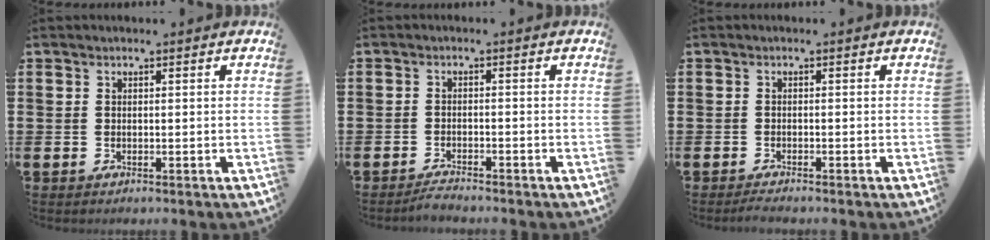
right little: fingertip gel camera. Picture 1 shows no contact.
{"total": 1.6, "force": [-1.5, 0.0, 0.3], "torque": [-0.008, 0.004, -0.030]}
{"total": 0.9, "force": [-0.8, 0.1, 0.4], "torque": [-0.009, -0.001, -0.015]}